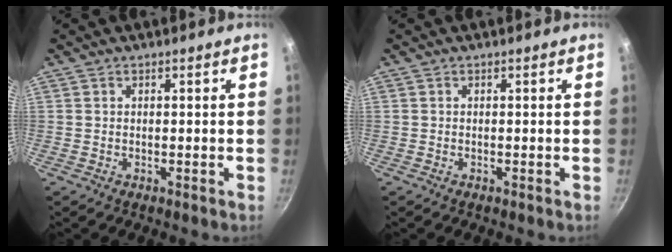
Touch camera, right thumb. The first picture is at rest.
{"total": 0.0}